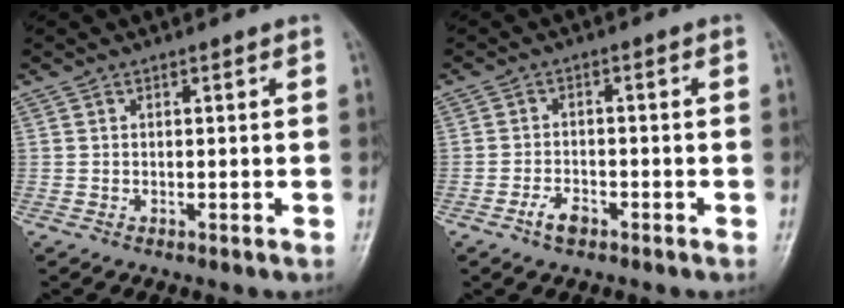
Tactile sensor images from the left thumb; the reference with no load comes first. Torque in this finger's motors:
{"motor_torque": [-0.12, 0.22, 0.31, 0.21, 0.00]}